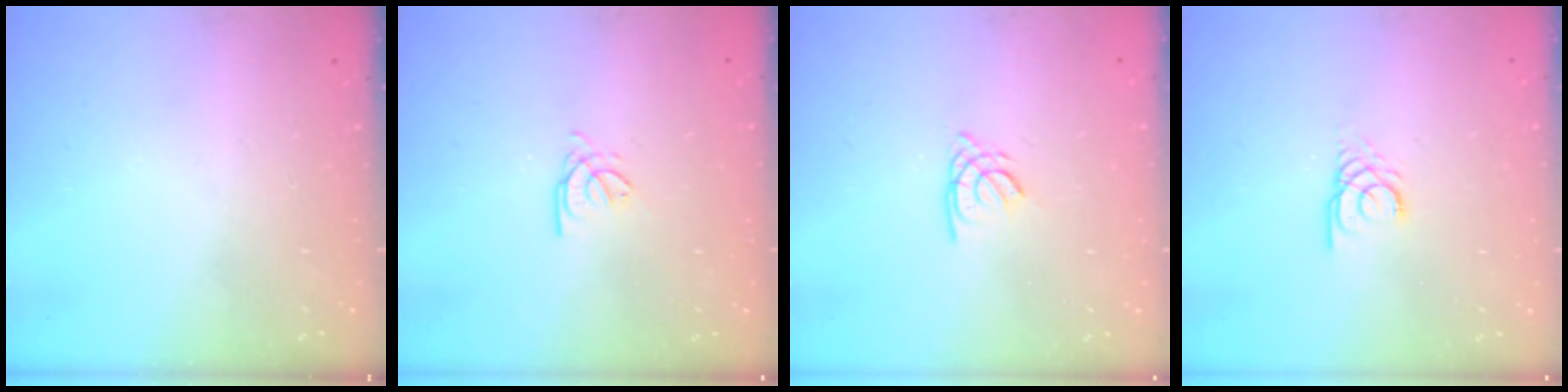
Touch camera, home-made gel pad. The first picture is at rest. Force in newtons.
{"total": 2.4, "press": 2.4, "slide": 0.1}
{"total": 2.2, "press": 2.2, "slide": 0.0}
{"total": 2.9, "press": 2.9, "slide": 0.3}